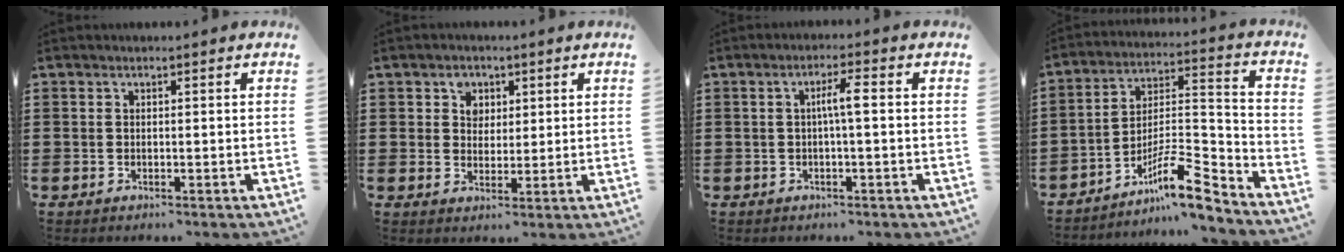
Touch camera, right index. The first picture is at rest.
{"total": 3.3, "force": [1.3, 2.8, 1.1], "torque": [-0.026, 0.008, 0.020]}
{"total": 3.3, "force": [0.0, 0.2, 3.3], "torque": [-0.062, 0.002, -0.005]}
{"total": 10.5, "force": [-8.0, 2.4, 6.4], "torque": [-0.109, 0.013, -0.152]}